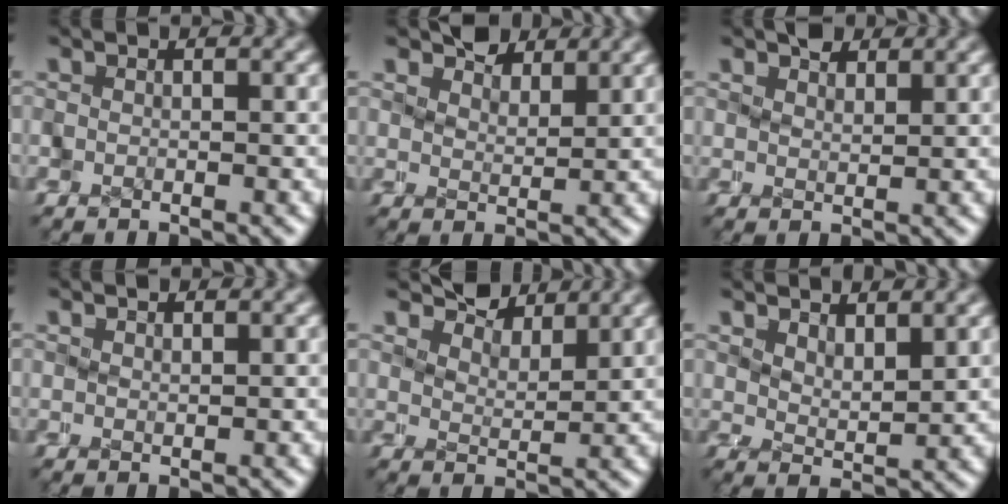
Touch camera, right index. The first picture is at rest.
{"total": 4.5, "force": [3.1, 2.4, 2.2], "torque": [-0.029, 0.002, 0.046]}
{"total": 2.4, "force": [1.9, 1.0, 1.0], "torque": [-0.014, -0.007, 0.034]}
{"total": 1.2, "force": [1.2, 0.2, 0.3], "torque": [-0.003, -0.002, 0.020]}
{"total": 5.8, "force": [4.3, 2.6, 2.7], "torque": [-0.036, 0.016, 0.060]}
{"total": 3.3, "force": [2.7, 0.8, 1.7], "torque": [-0.028, -0.005, 0.046]}